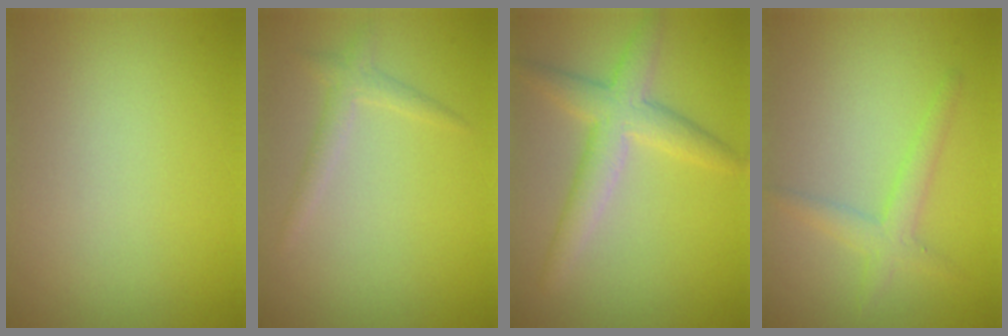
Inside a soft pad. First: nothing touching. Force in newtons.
{"total": 1.6, "press": 1.6, "slide": 0.1}
{"total": 4.0, "press": 4.0, "slide": 0.1}
{"total": 2.1, "press": 2.1, "slide": 0.1}